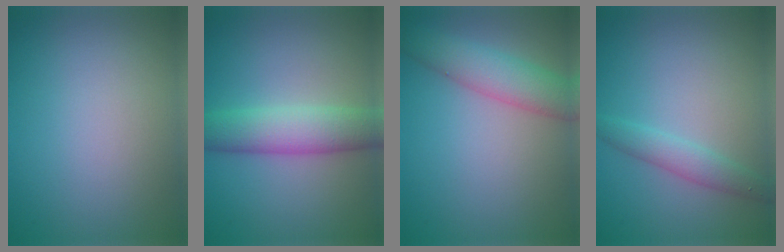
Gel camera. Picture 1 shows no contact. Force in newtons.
{"total": 5.3, "press": 5.3, "slide": 0.2}
{"total": 4.8, "press": 4.8, "slide": 0.2}
{"total": 2.3, "press": 2.3, "slide": 0.0}